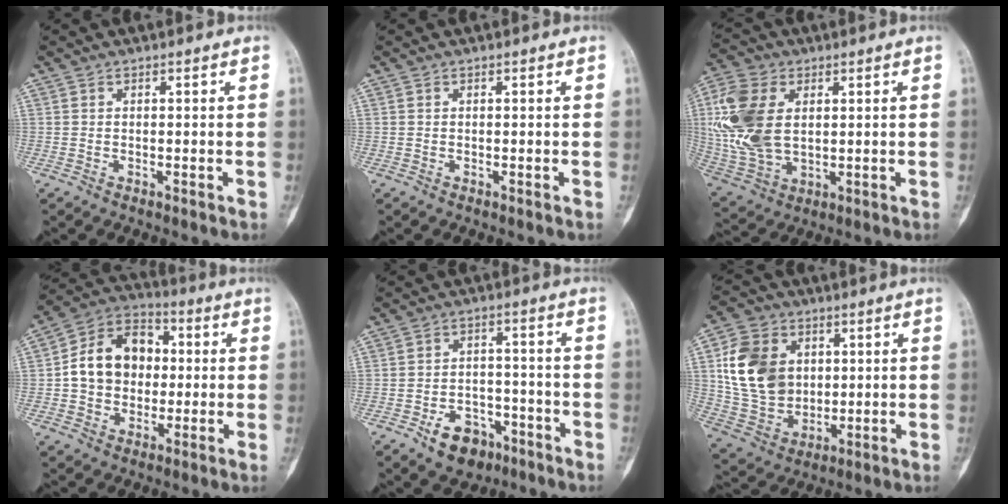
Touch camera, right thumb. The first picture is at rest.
{"total": 0.0}
{"total": 16.1, "force": [2.8, 10.2, 12.1], "torque": [-0.264, -0.004, 0.059]}
{"total": 14.5, "force": [0.6, 11.4, 8.9], "torque": [-0.112, 0.027, 0.003]}
{"total": 9.4, "force": [-5.4, 6.6, 3.9], "torque": [-0.026, 0.049, -0.076]}
{"total": 16.0, "force": [3.3, 12.4, 9.6], "torque": [-0.155, -0.005, 0.071]}